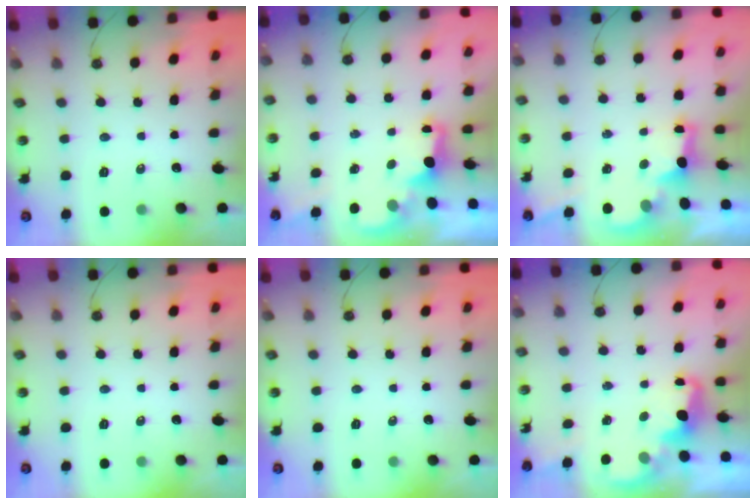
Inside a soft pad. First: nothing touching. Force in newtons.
{"total": 2.3, "press": 2.2, "slide": 0.7}
{"total": 2.9, "press": 2.7, "slide": 0.9}
{"total": 0.0}
{"total": 0.0}
{"total": 2.6, "press": 2.5, "slide": 0.7}